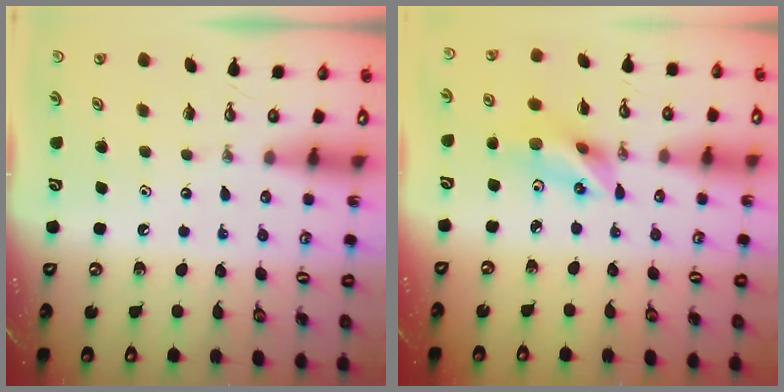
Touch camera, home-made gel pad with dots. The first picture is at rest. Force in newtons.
{"total": 10.5, "press": 10.2, "slide": 2.8}